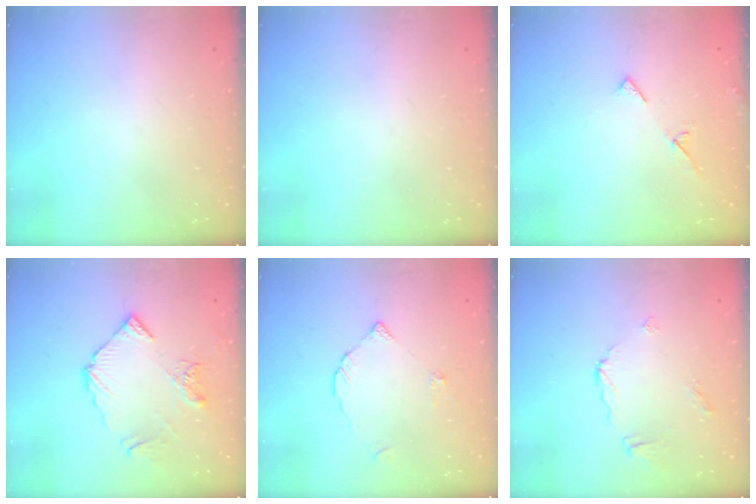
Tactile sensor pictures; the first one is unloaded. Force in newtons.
{"total": 0.0}
{"total": 4.8, "press": 4.8, "slide": 0.5}
{"total": 11.0, "press": 10.9, "slide": 1.3}
{"total": 2.9, "press": 2.9, "slide": 0.2}
{"total": 6.7, "press": 6.7, "slide": 0.5}